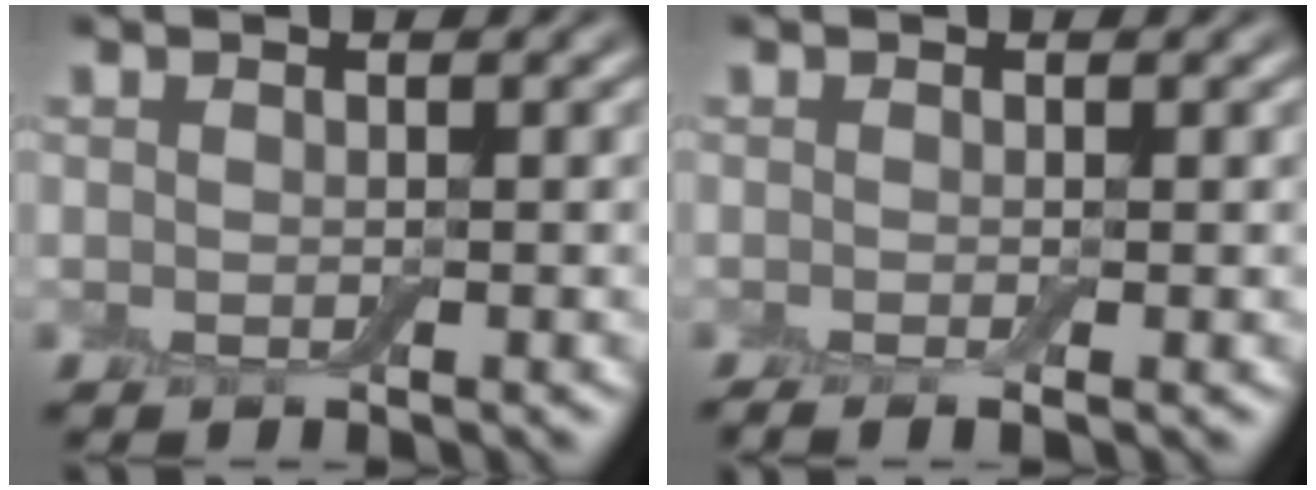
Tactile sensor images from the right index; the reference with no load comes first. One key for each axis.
{"total": 1.7, "fx": -0.8, "fy": 0.4, "fz": 1.5, "tx": -0.019, "ty": -0.007, "tz": -0.014}